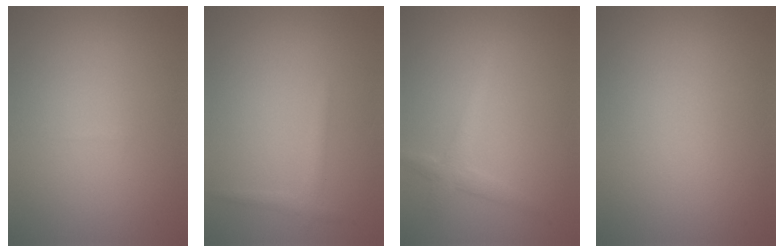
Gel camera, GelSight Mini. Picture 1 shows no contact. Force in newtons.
{"total": 1.1, "press": 1.1, "slide": 0.0}
{"total": 1.9, "press": 1.9, "slide": 0.1}
{"total": 0.0}